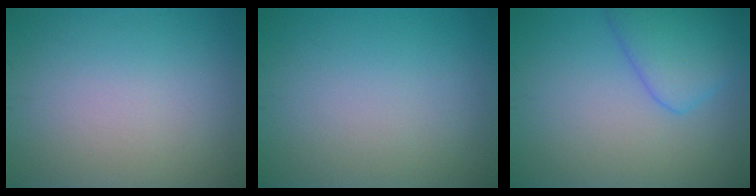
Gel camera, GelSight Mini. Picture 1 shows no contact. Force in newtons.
{"total": 0.0}
{"total": 4.6, "press": 4.6, "slide": 0.2}